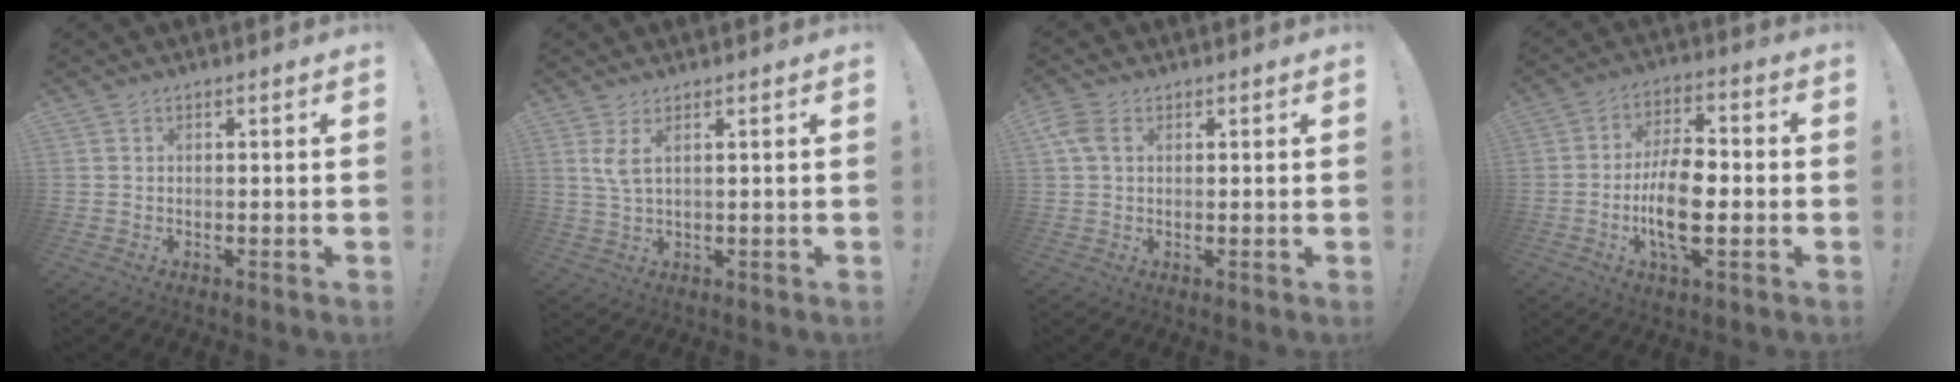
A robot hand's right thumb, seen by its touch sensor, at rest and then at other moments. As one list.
[{"total": 3.8, "force": [1.8, 0.8, 3.2], "torque": [-0.062, -0.004, 0.032]}, {"total": 4.4, "force": [2.2, 2.7, 2.7], "torque": [-0.053, -0.002, 0.039]}, {"total": 12.6, "force": [-2.3, 5.7, 11.0], "torque": [-0.203, 0.002, -0.045]}]